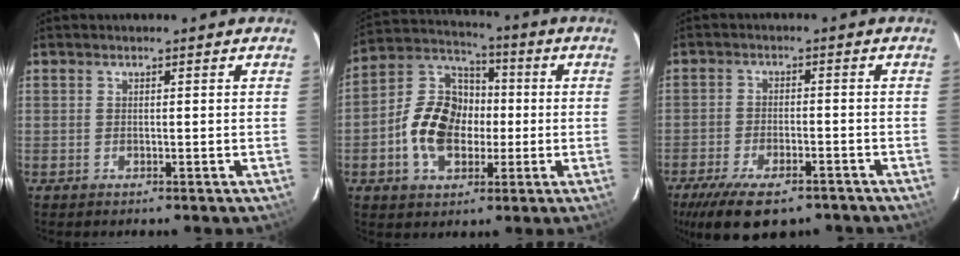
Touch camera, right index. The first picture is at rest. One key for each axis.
{"total": 13.7, "fx": -2.5, "fy": 9.7, "fz": 9.3, "tx": -0.192, "ty": 0.030, "tz": -0.039}
{"total": 14.0, "fx": -10.0, "fy": 5.6, "fz": 8.0, "tx": -0.178, "ty": -0.032, "tz": -0.157}